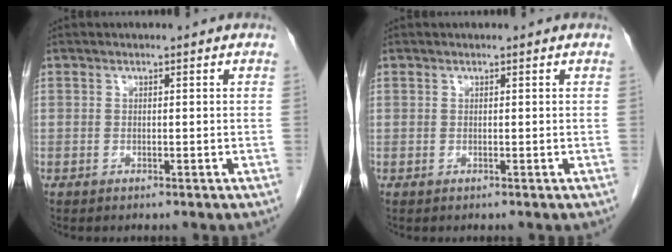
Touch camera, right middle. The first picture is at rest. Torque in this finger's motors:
{"motor_torque": [0.00, 0.00, 0.00, 0.00]}